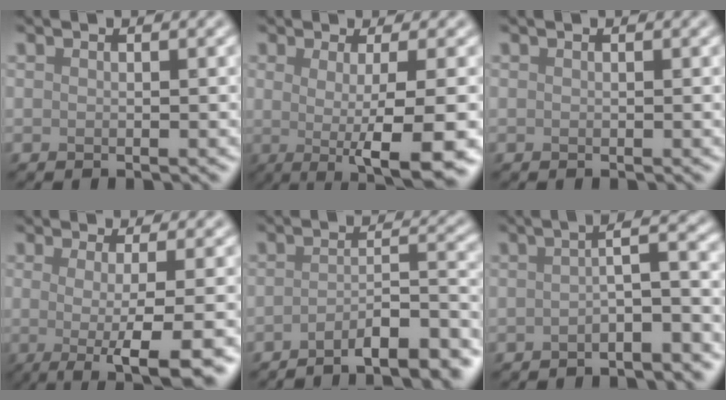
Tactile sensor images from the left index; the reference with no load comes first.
{"total": 7.9, "force": [-1.6, 1.7, 7.6], "torque": [-0.098, -0.012, -0.023]}
{"total": 0.0}
{"total": 7.3, "force": [-1.8, 1.8, 6.8], "torque": [-0.082, -0.012, -0.027]}
{"total": 7.8, "force": [-5.7, 1.8, 5.1], "torque": [-0.057, 0.011, -0.086]}
{"total": 4.8, "force": [-2.0, 1.3, 4.2], "torque": [-0.048, 0.018, -0.041]}